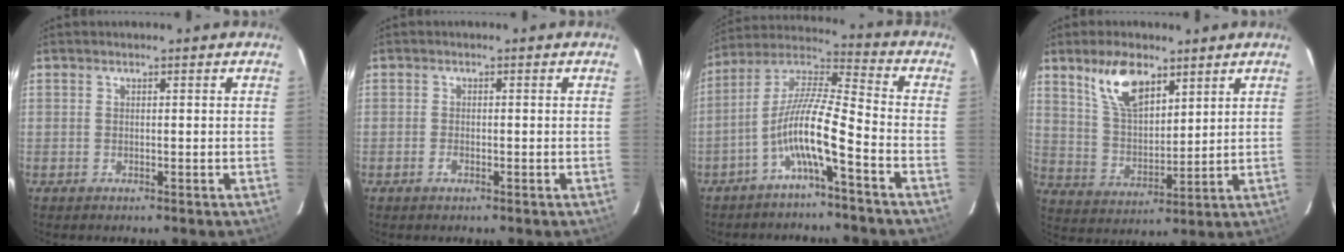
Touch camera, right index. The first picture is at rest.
{"total": 1.3, "force": [-0.8, 0.7, 0.8], "torque": [-0.018, -0.001, -0.013]}
{"total": 10.8, "force": [-5.0, 0.8, 9.5], "torque": [-0.195, 0.009, -0.099]}
{"total": 10.7, "force": [6.6, 4.8, 6.9], "torque": [-0.128, 0.012, 0.135]}